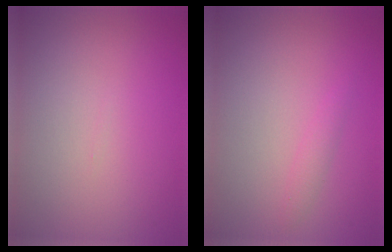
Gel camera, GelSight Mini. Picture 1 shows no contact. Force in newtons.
{"total": 1.0, "press": 1.0, "slide": 0.0}